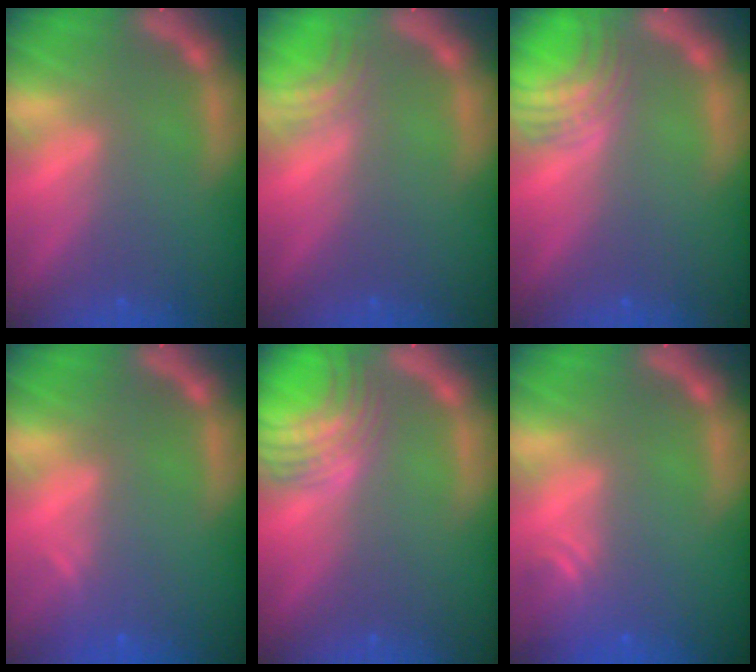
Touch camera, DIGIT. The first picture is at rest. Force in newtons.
{"total": 2.5}
{"total": 5.0}
{"total": 0.9}
{"total": 7.0}
{"total": 2.4}